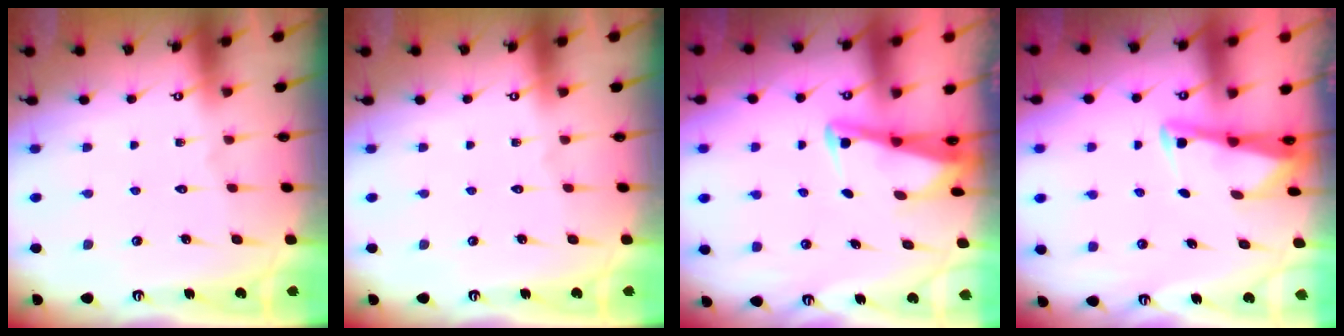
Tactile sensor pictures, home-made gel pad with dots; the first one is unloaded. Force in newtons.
{"total": 0.0}
{"total": 2.5, "press": 2.5, "slide": 0.2}
{"total": 2.8, "press": 2.8, "slide": 0.2}